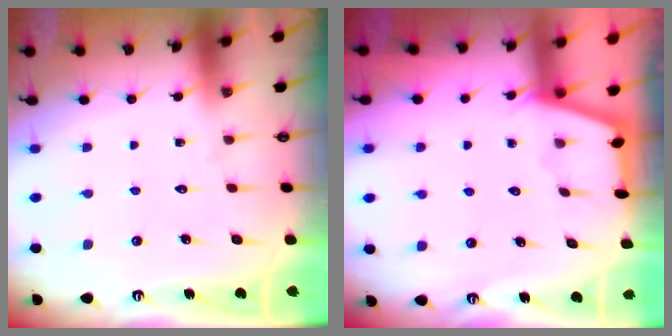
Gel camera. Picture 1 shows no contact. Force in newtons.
{"total": 1.7, "press": 1.7, "slide": 0.4}